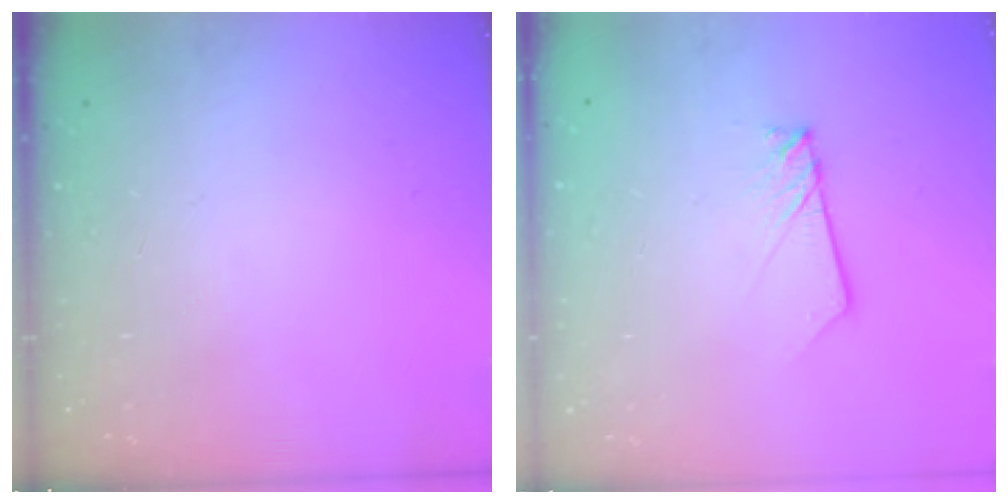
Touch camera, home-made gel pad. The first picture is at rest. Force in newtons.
{"total": 2.0, "press": 2.0, "slide": 0.2}